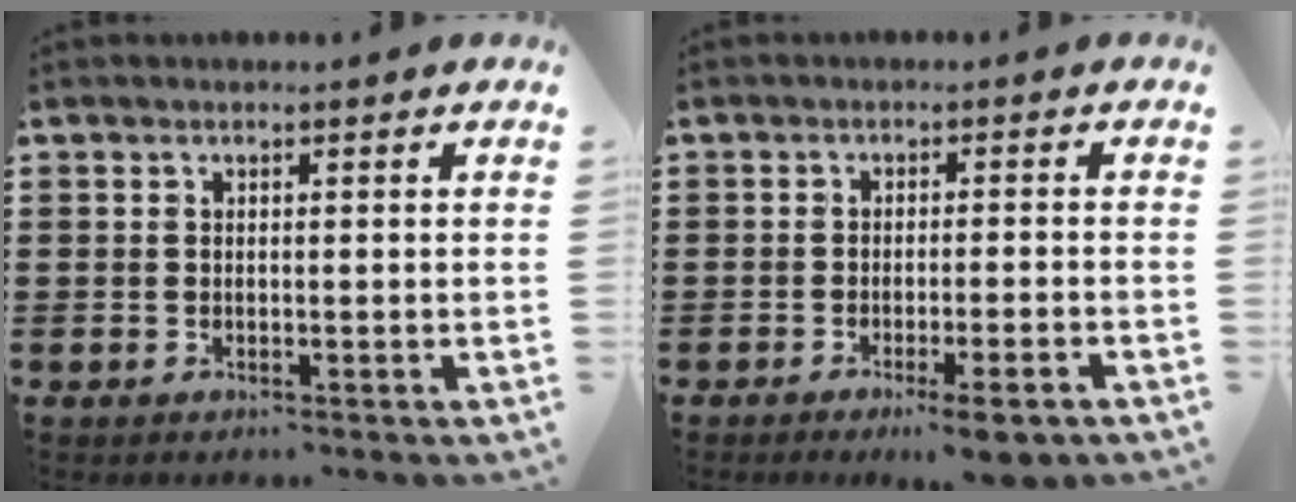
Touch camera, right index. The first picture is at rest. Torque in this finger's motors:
{"motor_torque": [0.57, -0.48, 0.02, 0.00]}